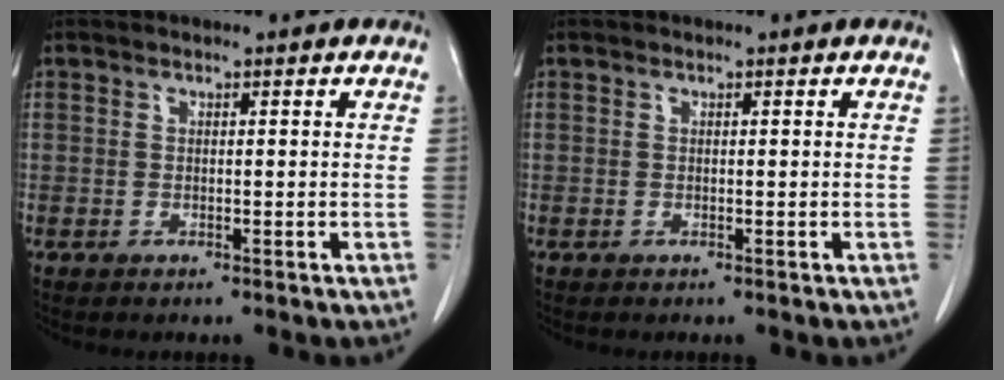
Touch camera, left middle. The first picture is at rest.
{"total": 0.0}